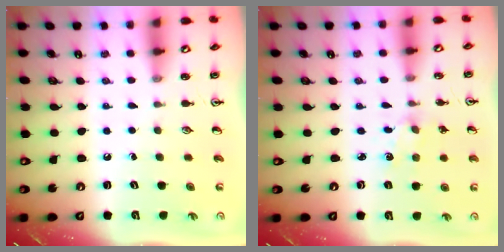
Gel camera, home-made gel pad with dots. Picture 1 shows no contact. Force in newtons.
{"total": 2.0, "press": 2.0, "slide": 0.3}